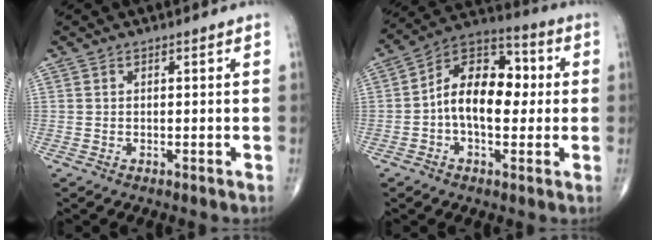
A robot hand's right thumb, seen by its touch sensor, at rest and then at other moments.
{"total": 14.2, "force": [-0.1, 8.7, 11.3], "torque": [-0.158, 0.038, -0.013]}